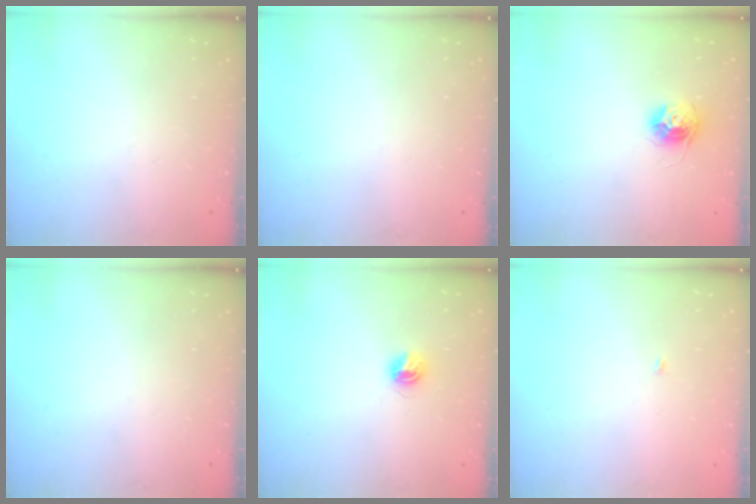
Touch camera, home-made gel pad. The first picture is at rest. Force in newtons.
{"total": 0.0}
{"total": 10.8, "press": 10.8, "slide": 0.8}
{"total": 0.0}
{"total": 4.6, "press": 4.6, "slide": 0.6}
{"total": 1.9, "press": 1.9, "slide": 0.2}